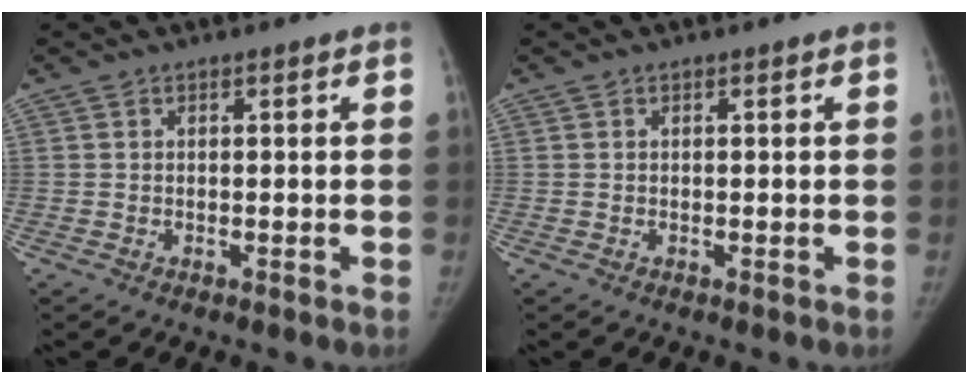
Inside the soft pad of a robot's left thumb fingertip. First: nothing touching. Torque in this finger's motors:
{"motor_torque": [0.07, 0.06, 0.29, -0.07, 0.00]}